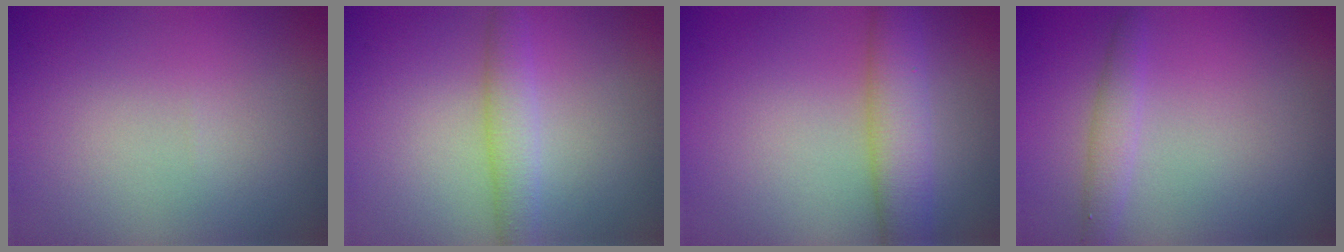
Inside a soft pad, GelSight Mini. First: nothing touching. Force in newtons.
{"total": 2.6, "press": 2.6, "slide": 0.1}
{"total": 4.4, "press": 4.4, "slide": 0.3}
{"total": 1.6, "press": 1.6, "slide": 0.1}